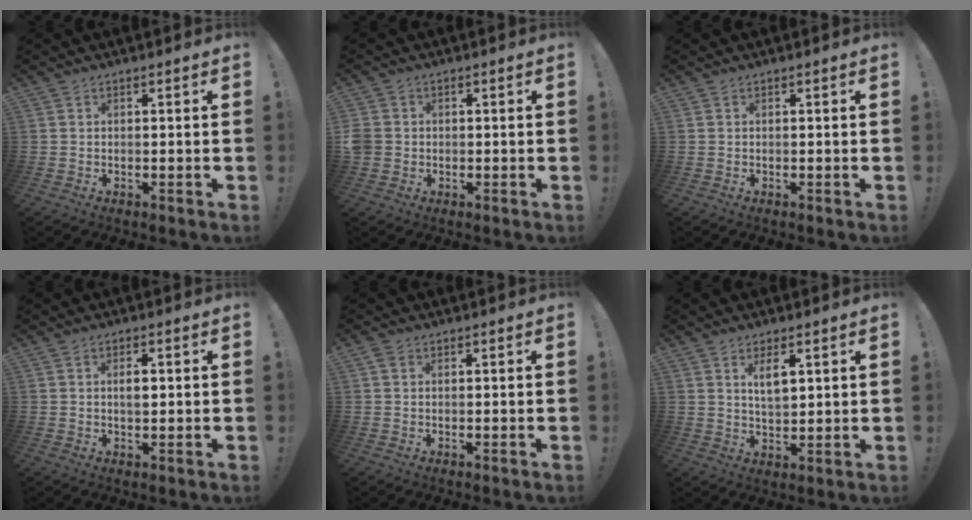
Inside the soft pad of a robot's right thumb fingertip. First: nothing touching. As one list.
[{"total": 3.7, "force": [-0.4, 3.4, 1.5], "torque": [-0.038, 0.010, -0.004]}, {"total": 0.0}, {"total": 2.7, "force": [0.1, 1.3, 2.4], "torque": [-0.039, 0.003, -0.002]}, {"total": 1.2, "force": [0.5, 0.9, 0.5], "torque": [-0.004, 0.001, 0.009]}, {"total": 5.7, "force": [2.4, 2.5, 4.5], "torque": [-0.077, -0.007, 0.041]}]